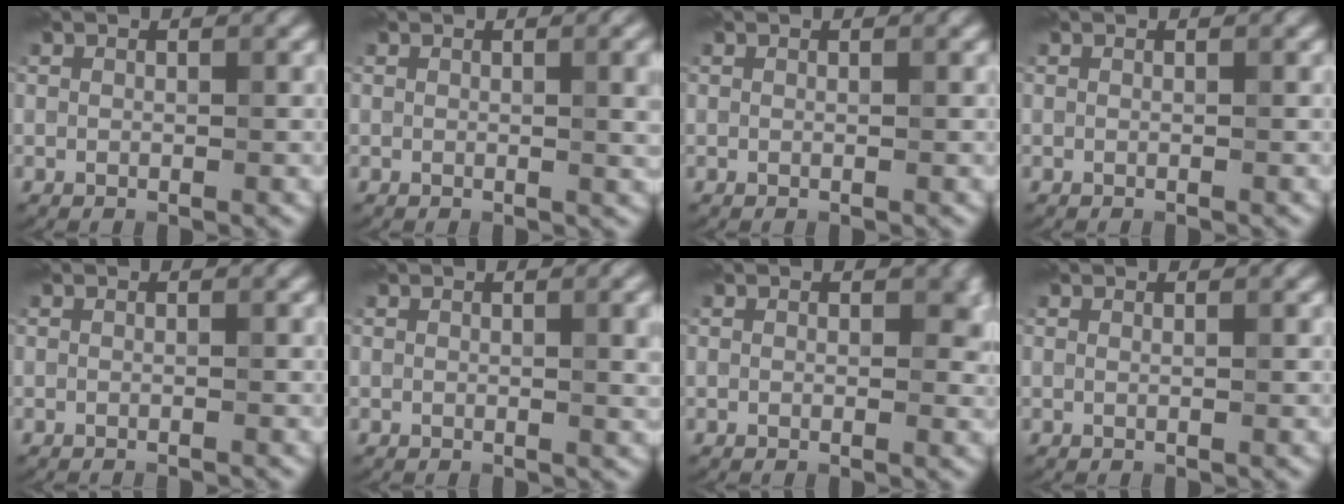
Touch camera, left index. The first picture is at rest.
{"total": 3.3, "force": [0.6, 1.0, 3.1], "torque": [-0.029, 0.006, 0.005]}
{"total": 0.0}
{"total": 0.5, "force": [-0.2, 0.2, 0.5], "torque": [0.001, 0.000, -0.008]}
{"total": 1.1, "force": [-0.8, 0.3, 0.6], "torque": [0.003, -0.006, -0.020]}
{"total": 2.6, "force": [0.5, 0.8, 2.5], "torque": [-0.023, 0.003, 0.003]}
{"total": 1.6, "force": [0.3, 1.2, 1.1], "torque": [-0.010, -0.004, -0.001]}
{"total": 0.7, "force": [0.3, 0.3, 0.6], "torque": [-0.002, -0.005, -0.004]}